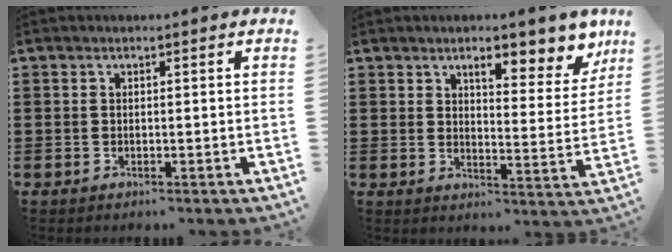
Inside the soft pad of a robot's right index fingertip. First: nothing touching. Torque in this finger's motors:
{"motor_torque": [0.86, 0.62, 0.21, 0.11]}